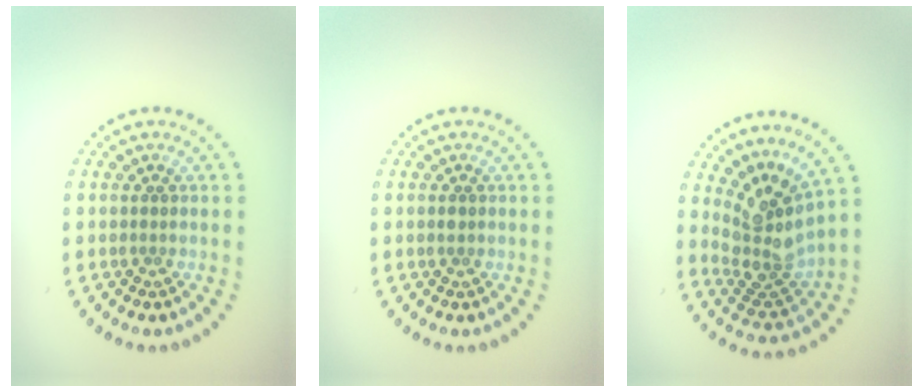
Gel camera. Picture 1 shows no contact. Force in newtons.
{"total": 0.7, "press": 0.7, "slide": 0.1}
{"total": 4.6, "press": 3.2, "slide": 3.3}